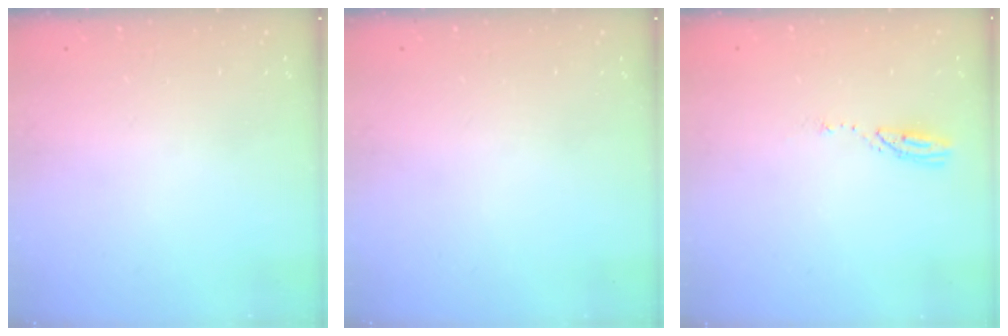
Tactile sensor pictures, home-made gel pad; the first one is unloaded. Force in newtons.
{"total": 0.0}
{"total": 4.1, "press": 4.1, "slide": 0.3}